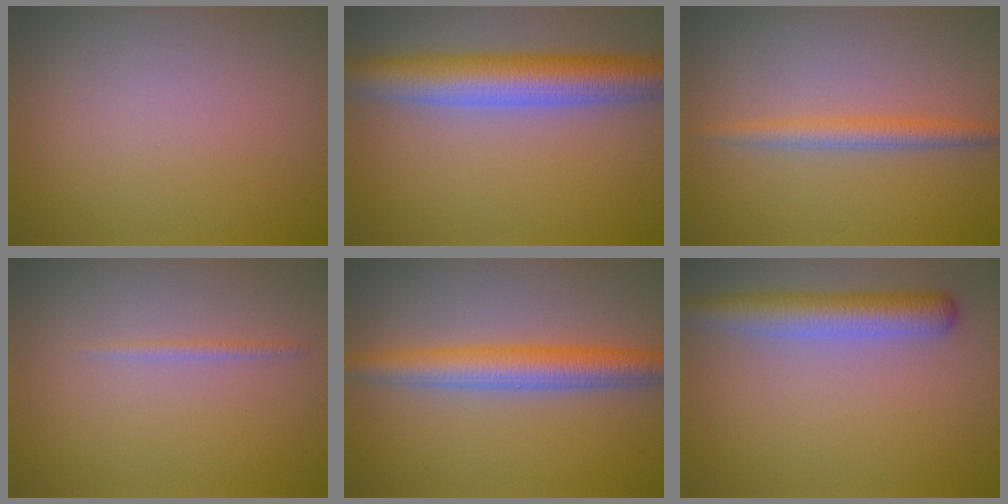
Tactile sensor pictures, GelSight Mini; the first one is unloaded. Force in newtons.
{"total": 6.9, "press": 6.9, "slide": 0.4}
{"total": 2.2, "press": 2.2, "slide": 0.1}
{"total": 0.7, "press": 0.7, "slide": 0.1}
{"total": 4.6, "press": 4.6, "slide": 0.1}
{"total": 4.2, "press": 4.2, "slide": 0.3}